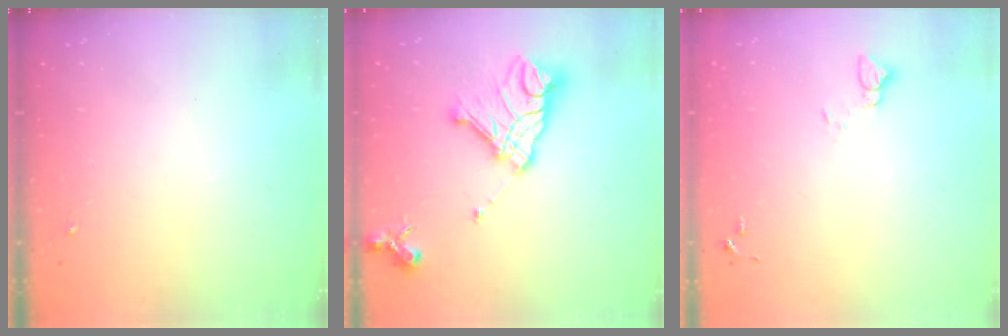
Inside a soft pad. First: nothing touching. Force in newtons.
{"total": 17.5, "press": 17.3, "slide": 2.0}
{"total": 3.9, "press": 3.9, "slide": 0.4}